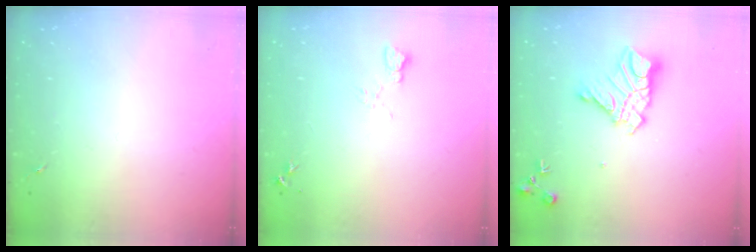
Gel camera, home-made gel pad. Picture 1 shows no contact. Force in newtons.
{"total": 5.9, "press": 5.8, "slide": 0.6}
{"total": 14.2, "press": 14.2, "slide": 1.3}